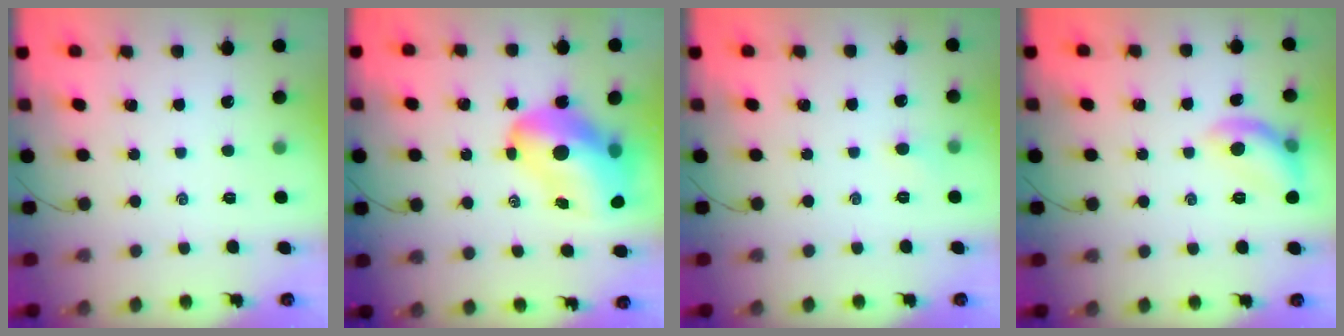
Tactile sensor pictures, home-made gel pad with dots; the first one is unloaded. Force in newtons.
{"total": 15.2, "press": 14.6, "slide": 4.2}
{"total": 3.7, "press": 3.5, "slide": 1.2}
{"total": 9.5, "press": 9.4, "slide": 1.3}